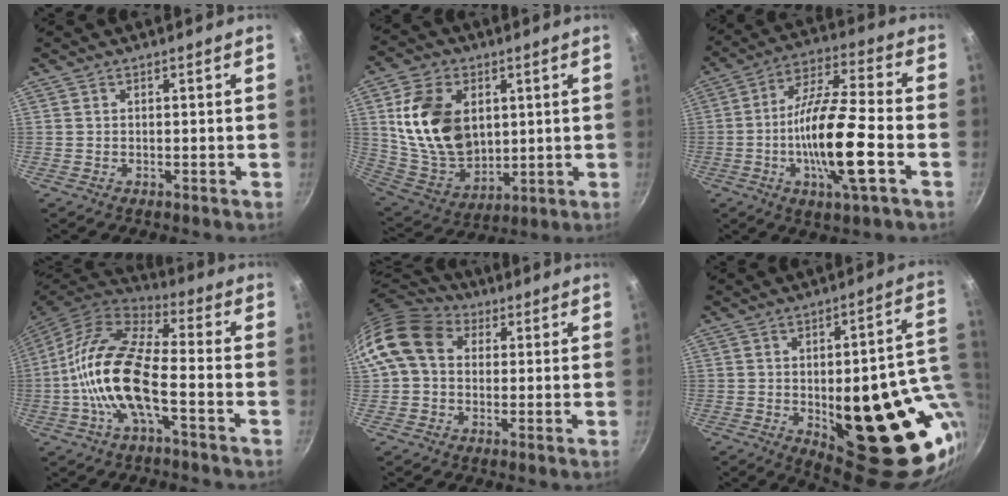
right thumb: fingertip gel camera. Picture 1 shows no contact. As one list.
[{"total": 18.2, "force": [3.7, 12.8, 12.4], "torque": [-0.204, -0.022, 0.085]}, {"total": 17.1, "force": [-4.6, 3.7, 16.0], "torque": [-0.289, 0.026, -0.095]}, {"total": 16.2, "force": [-3.7, 6.2, 14.6], "torque": [-0.281, 0.035, -0.089]}, {"total": 13.0, "force": [2.8, 10.1, 7.7], "torque": [-0.136, 0.025, 0.033]}, {"total": 27.8, "force": [-3.7, 11.1, 25.2], "torque": [-0.274, -0.009, -0.029]}]